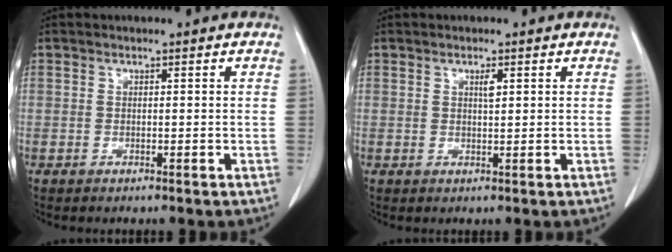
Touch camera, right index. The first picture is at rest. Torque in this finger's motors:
{"motor_torque": [0.01, 0.00, 0.02, 0.00]}